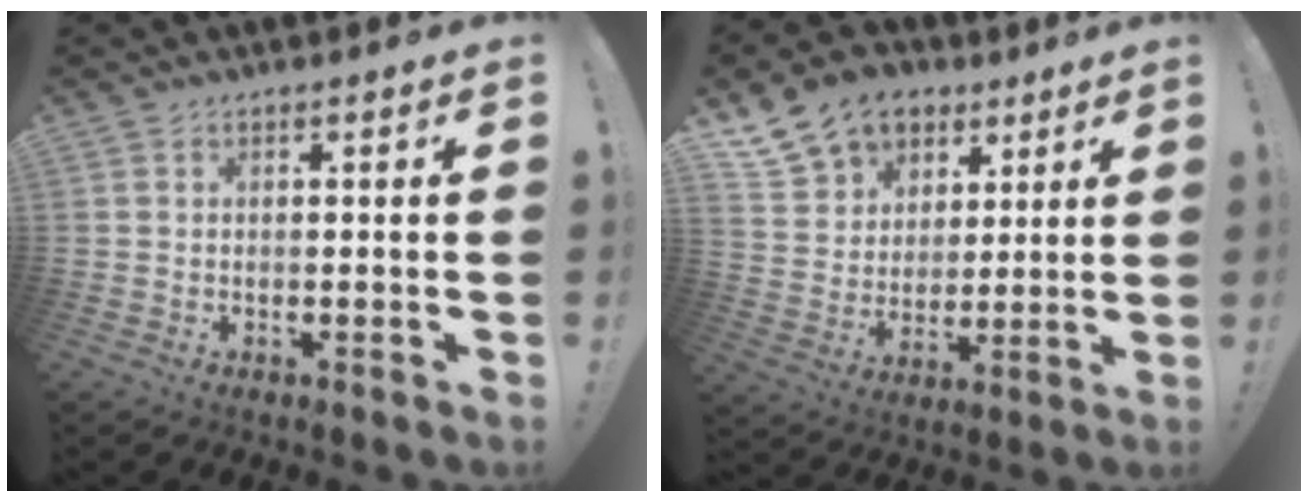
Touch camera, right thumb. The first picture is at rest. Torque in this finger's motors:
{"motor_torque": [0.53, 0.58, 0.41, 0.38, 0.00]}